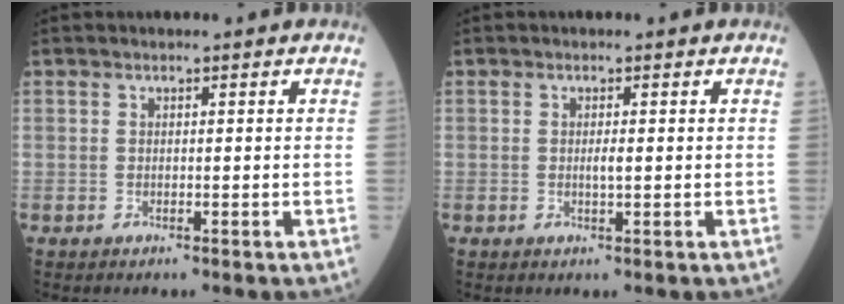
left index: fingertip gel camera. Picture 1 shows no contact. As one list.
[{"total": 1.2, "force": [0.0, 0.2, 1.2], "torque": [-0.023, -0.001, 0.001]}]